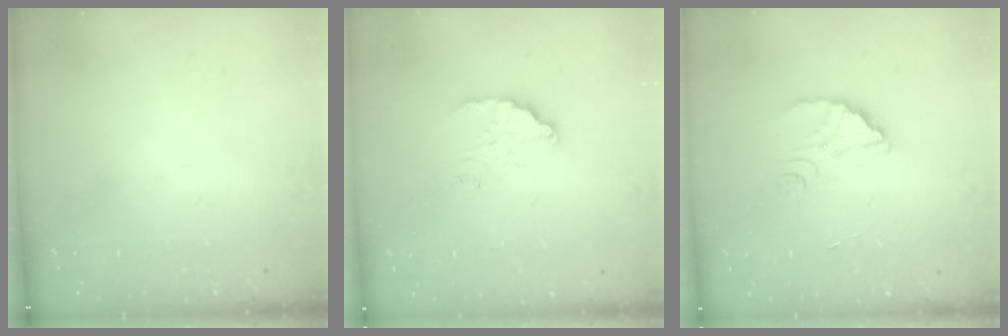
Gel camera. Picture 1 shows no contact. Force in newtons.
{"total": 4.6, "press": 4.6, "slide": 0.2}
{"total": 2.8, "press": 2.8, "slide": 0.0}